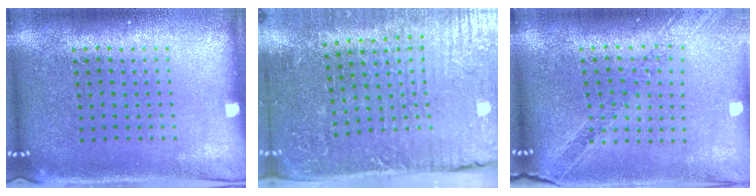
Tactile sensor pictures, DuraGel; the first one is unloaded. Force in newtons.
{"total": 4.4, "press": 4.3, "slide": 1.0}
{"total": 1.1, "press": 1.1, "slide": 0.2}